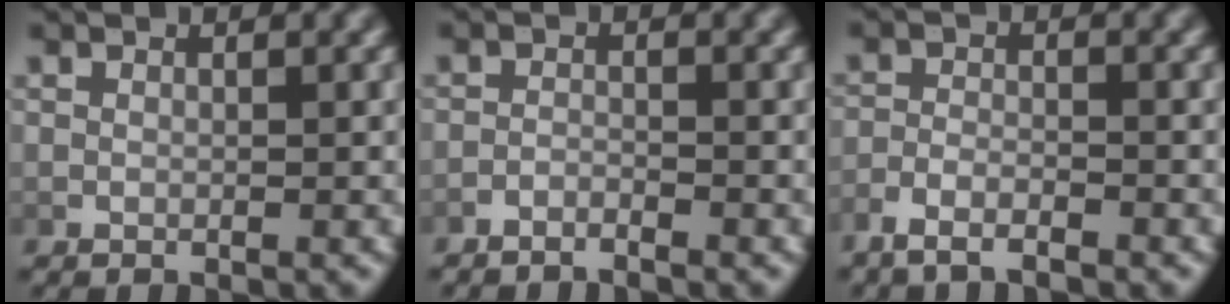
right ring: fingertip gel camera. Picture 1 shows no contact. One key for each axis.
{"total": 2.2, "fx": -2.2, "fy": 0.2, "fz": 0.1, "tx": -0.004, "ty": -0.006, "tz": -0.039}
{"total": 3.0, "fx": -2.6, "fy": 0.8, "fz": 1.3, "tx": -0.022, "ty": -0.002, "tz": -0.048}